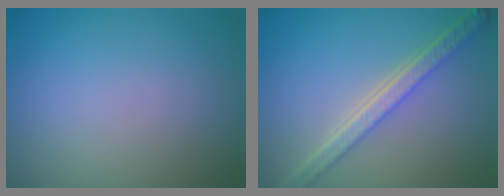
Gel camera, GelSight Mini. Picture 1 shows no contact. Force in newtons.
{"total": 5.3, "press": 4.0, "slide": 3.4}